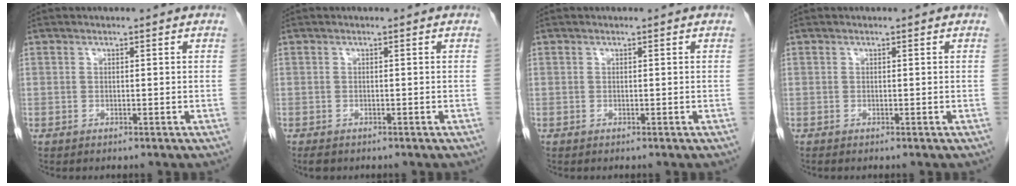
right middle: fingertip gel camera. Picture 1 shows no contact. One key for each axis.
{"total": 1.5, "fx": -1.2, "fy": 0.7, "fz": 0.7, "tx": -0.017, "ty": -0.003, "tz": -0.016}
{"total": 0.5, "fx": -0.4, "fy": 0.0, "fz": 0.3, "tx": -0.002, "ty": 0.001, "tz": -0.003}
{"total": 0.0}